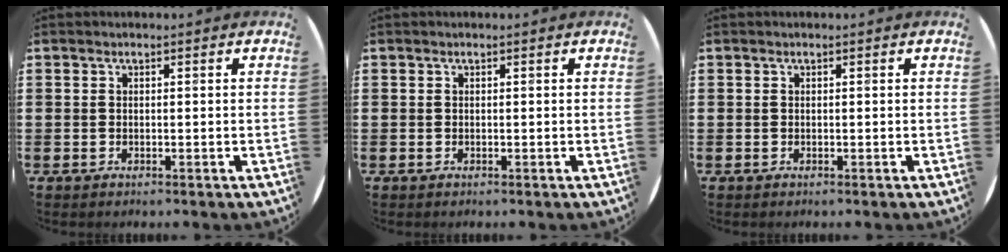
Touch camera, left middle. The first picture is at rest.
{"total": 0.0}
{"total": 0.0}